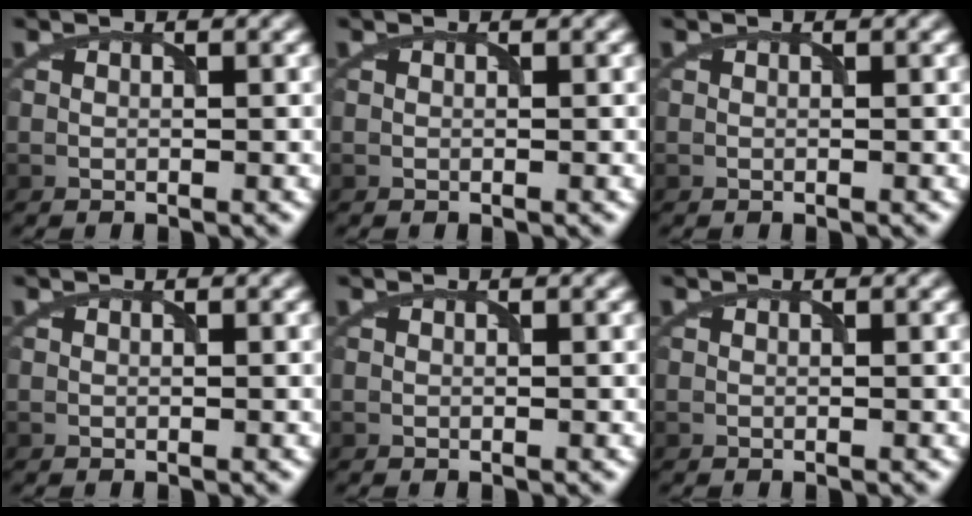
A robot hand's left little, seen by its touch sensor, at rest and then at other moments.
{"total": 0.0}
{"total": 0.0}
{"total": 0.0}
{"total": 0.0}
{"total": 0.0}